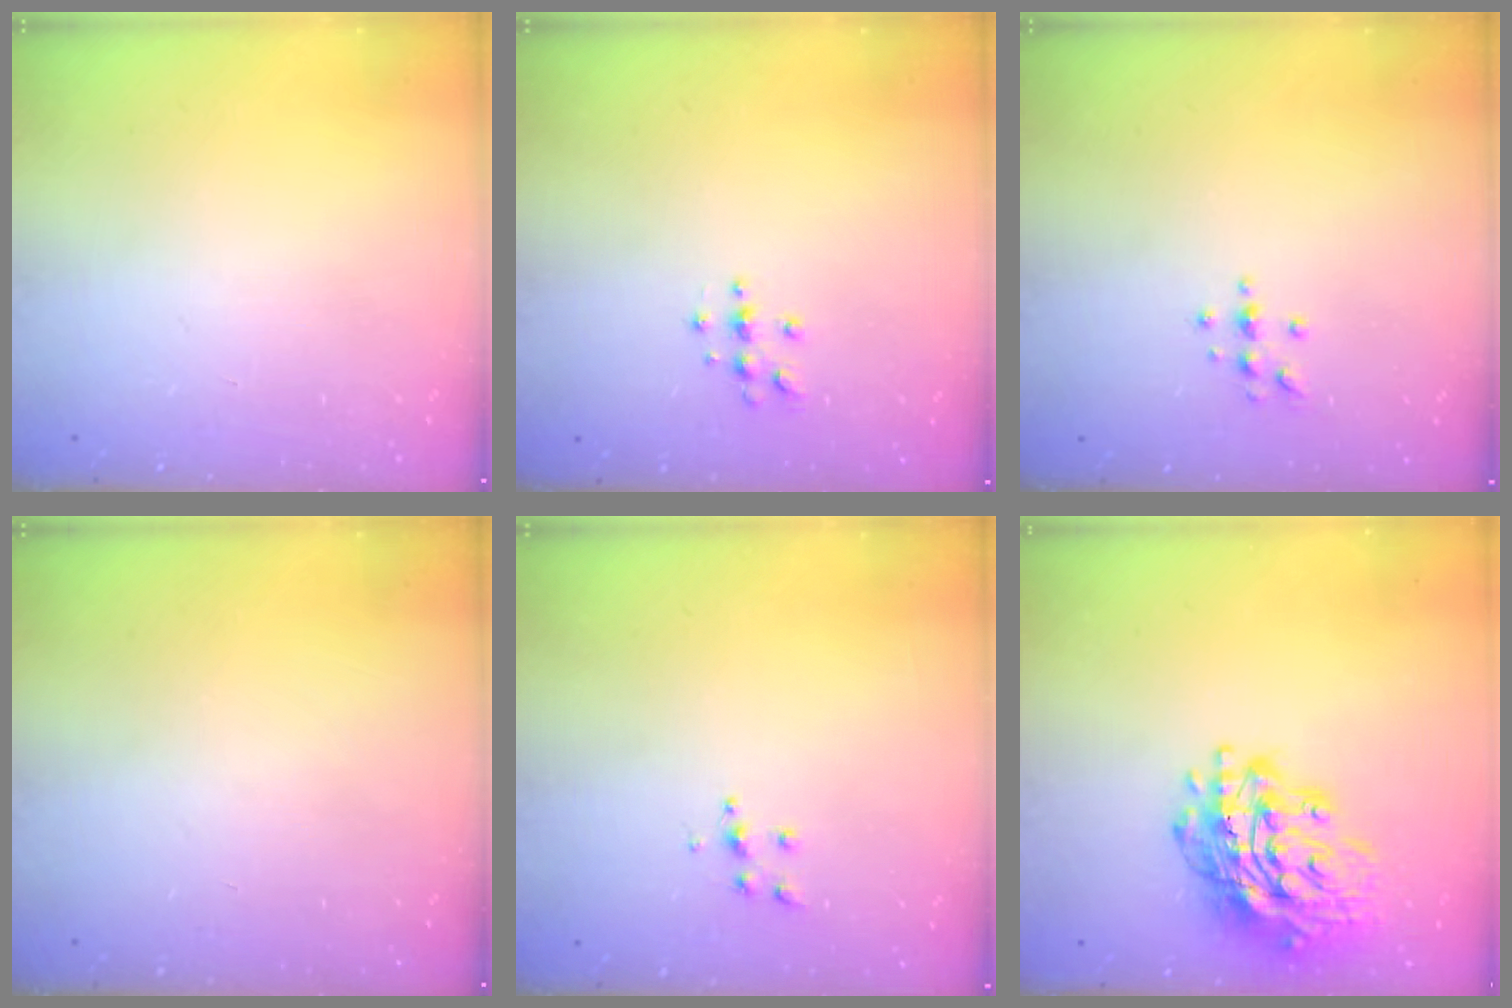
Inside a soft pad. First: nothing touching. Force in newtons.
{"total": 6.3, "press": 6.3, "slide": 0.8}
{"total": 4.7, "press": 4.7, "slide": 0.6}
{"total": 0.0}
{"total": 5.9, "press": 5.9, "slide": 0.3}
{"total": 19.1, "press": 19.0, "slide": 1.9}